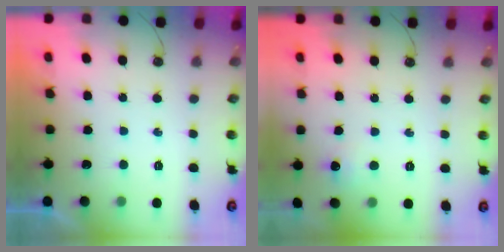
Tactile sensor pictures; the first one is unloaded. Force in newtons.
{"total": 4.4, "press": 4.4, "slide": 0.6}